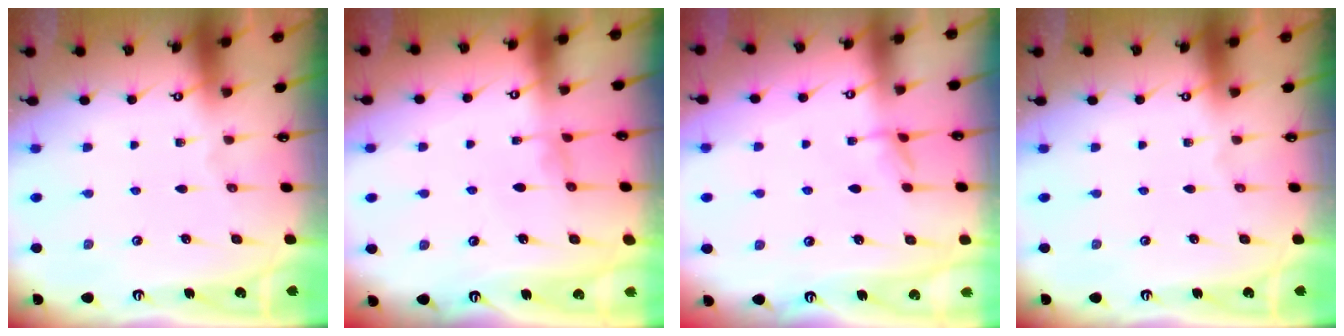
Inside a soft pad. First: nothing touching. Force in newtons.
{"total": 1.0, "press": 0.9, "slide": 0.3}
{"total": 2.7, "press": 2.7, "slide": 0.5}
{"total": 0.0}